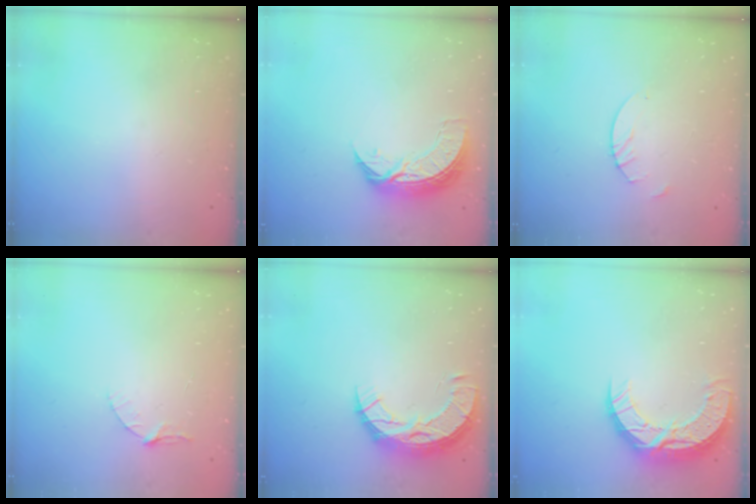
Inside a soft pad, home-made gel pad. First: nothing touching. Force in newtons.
{"total": 8.6, "press": 8.6, "slide": 0.6}
{"total": 2.7, "press": 2.7, "slide": 0.2}
{"total": 4.0, "press": 3.9, "slide": 0.4}
{"total": 11.8, "press": 11.8, "slide": 1.0}
{"total": 11.9, "press": 11.9, "slide": 0.9}